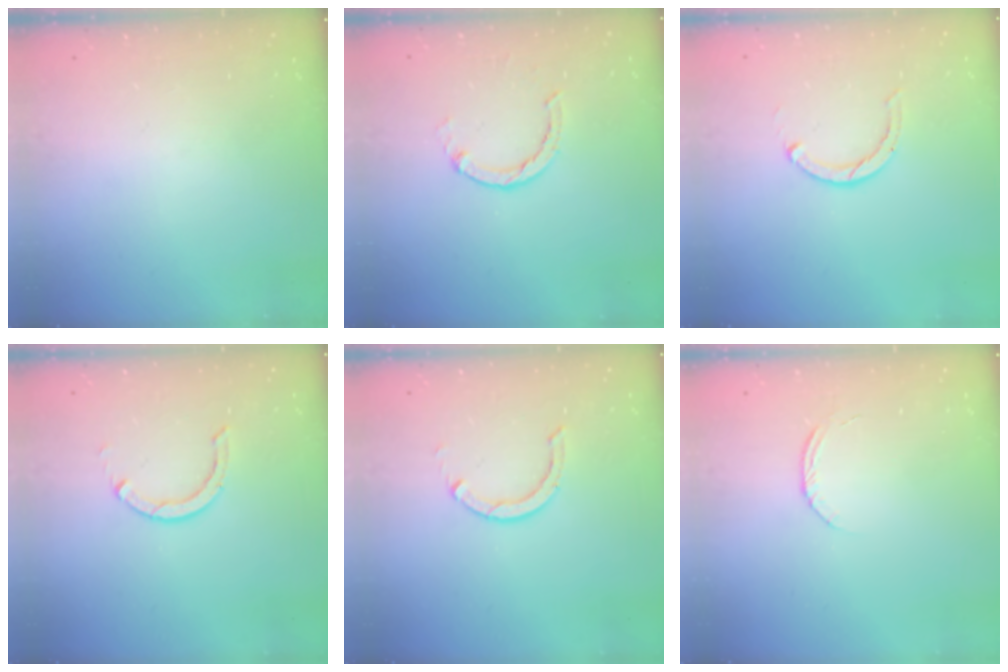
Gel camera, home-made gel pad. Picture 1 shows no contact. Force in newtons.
{"total": 2.0, "press": 2.0, "slide": 0.2}
{"total": 2.3, "press": 2.3, "slide": 0.4}
{"total": 2.9, "press": 2.9, "slide": 0.4}
{"total": 2.9, "press": 2.9, "slide": 0.4}
{"total": 4.2, "press": 4.2, "slide": 0.4}